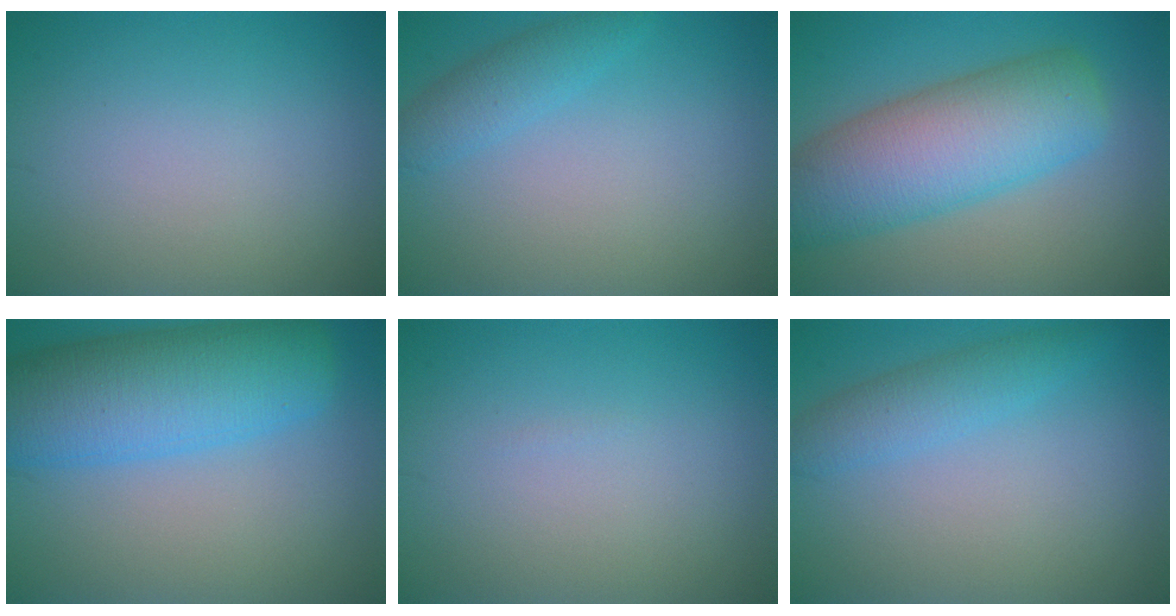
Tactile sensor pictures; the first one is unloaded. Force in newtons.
{"total": 2.3, "press": 2.3, "slide": 0.1}
{"total": 9.6, "press": 9.6, "slide": 0.3}
{"total": 9.7, "press": 9.7, "slide": 0.6}
{"total": 0.0}
{"total": 2.7, "press": 2.7, "slide": 0.1}